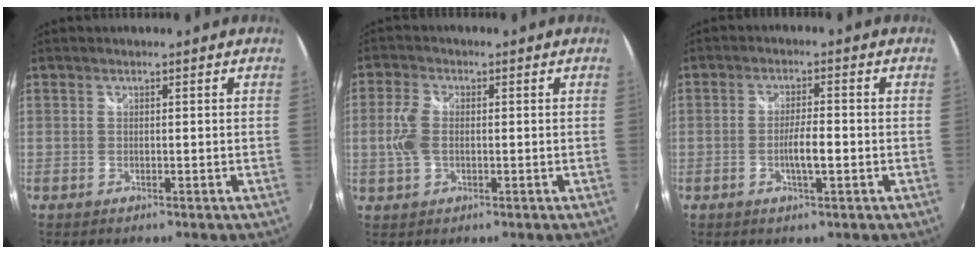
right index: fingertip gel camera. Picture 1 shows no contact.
{"total": 5.2, "force": [-0.3, 3.2, 4.1], "torque": [-0.092, 0.004, -0.005]}
{"total": 4.1, "force": [-1.2, 0.5, 3.9], "torque": [-0.072, 0.001, -0.019]}